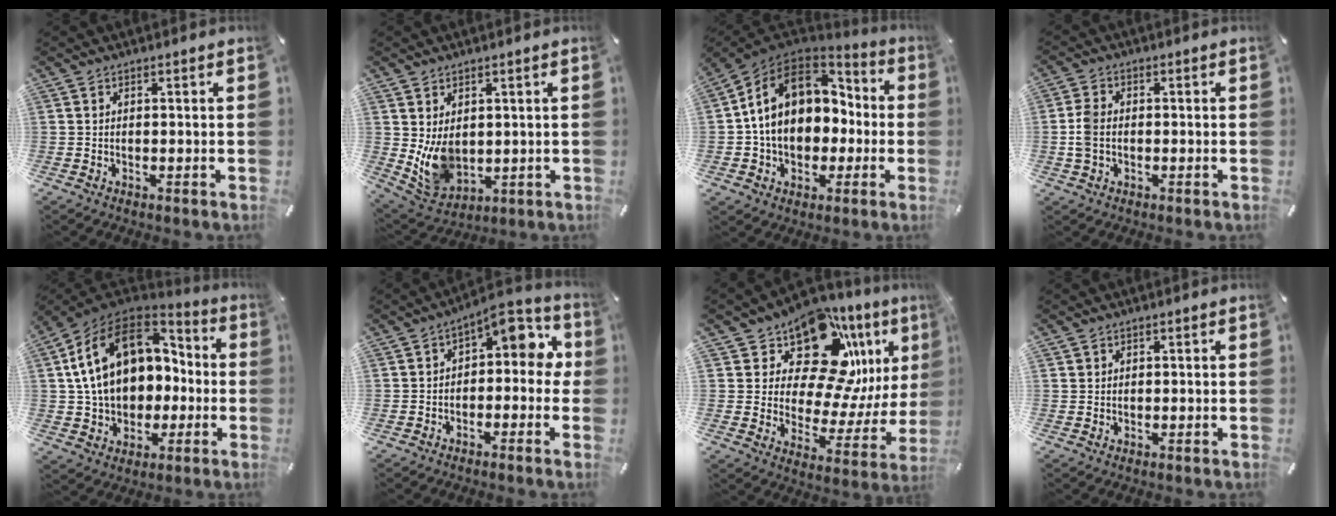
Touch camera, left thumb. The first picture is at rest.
{"total": 8.9, "force": [1.3, 7.2, 5.1], "torque": [-0.112, -0.019, 0.028]}
{"total": 15.2, "force": [1.1, 12.7, 8.3], "torque": [-0.152, 0.003, 0.025]}
{"total": 5.5, "force": [-0.5, 3.8, 3.8], "torque": [-0.088, 0.005, -0.011]}
{"total": 19.2, "force": [3.0, 14.9, 11.8], "torque": [-0.223, 0.007, 0.059]}
{"total": 8.9, "force": [3.3, 4.7, 6.8], "torque": [-0.096, -0.020, 0.052]}
{"total": 18.0, "force": [12.0, 10.0, 9.0], "torque": [-0.122, -0.101, 0.202]}
{"total": 1.0, "force": [0.6, 0.8, -0.1], "torque": [0.002, 0.002, 0.011]}